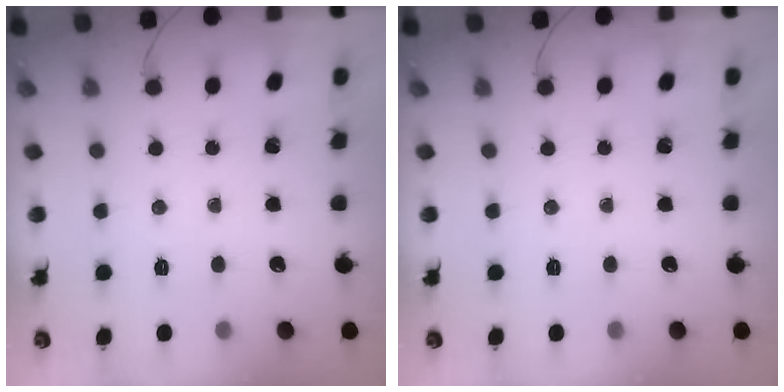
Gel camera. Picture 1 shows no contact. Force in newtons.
{"total": 0.0}